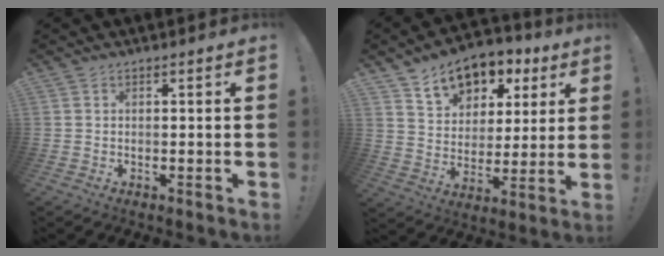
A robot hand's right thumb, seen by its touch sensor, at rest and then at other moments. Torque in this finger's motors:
{"motor_torque": [-0.43, 1.52, 0.12, 0.37, 0.31]}